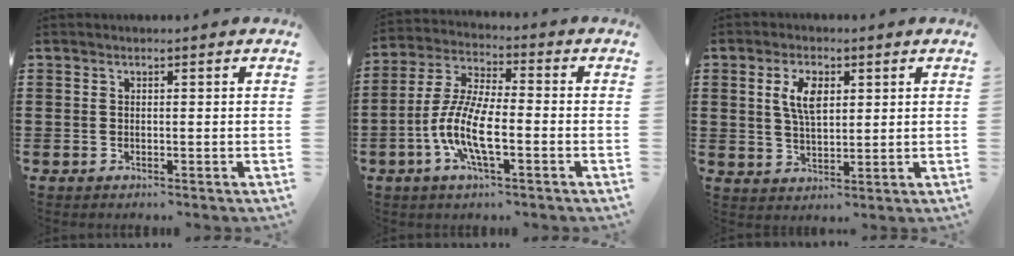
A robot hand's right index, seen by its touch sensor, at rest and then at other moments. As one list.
[{"total": 9.2, "force": [-3.1, 2.7, 8.2], "torque": [-0.199, -0.015, -0.068]}, {"total": 5.3, "force": [1.9, 2.4, 4.4], "torque": [-0.093, 0.012, 0.033]}]